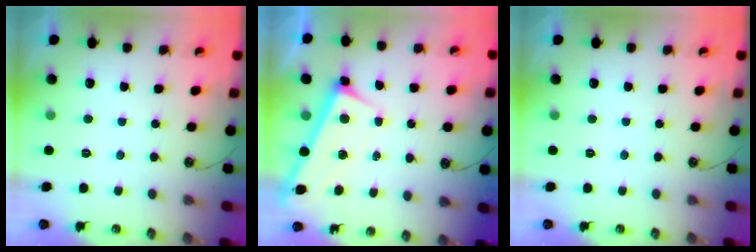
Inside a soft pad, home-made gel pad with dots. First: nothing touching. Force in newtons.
{"total": 2.9, "press": 2.9, "slide": 0.1}
{"total": 0.0}